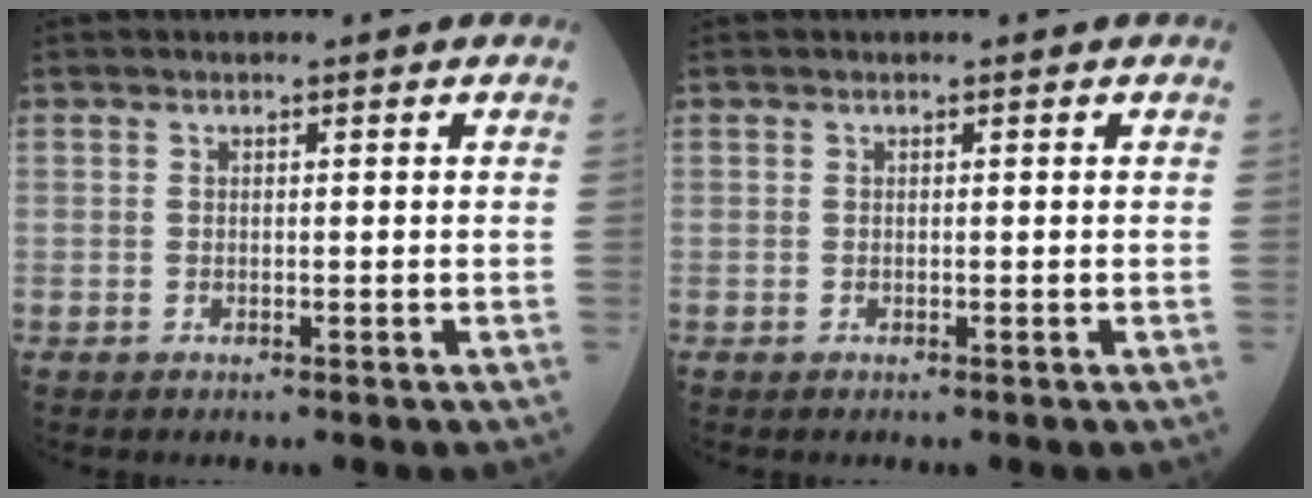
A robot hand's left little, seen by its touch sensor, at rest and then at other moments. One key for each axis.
{"total": 0.0}